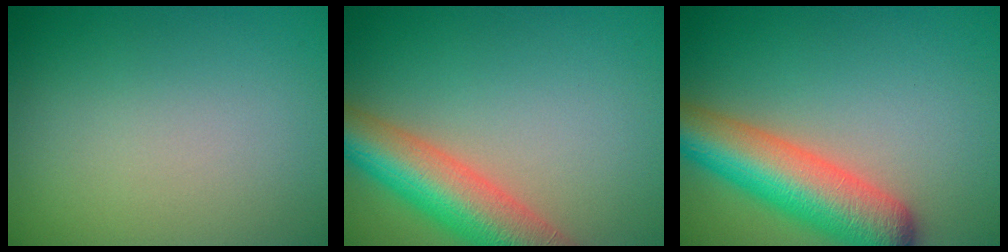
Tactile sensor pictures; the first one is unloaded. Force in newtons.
{"total": 8.3, "press": 8.3, "slide": 0.4}
{"total": 8.2, "press": 8.2, "slide": 0.4}